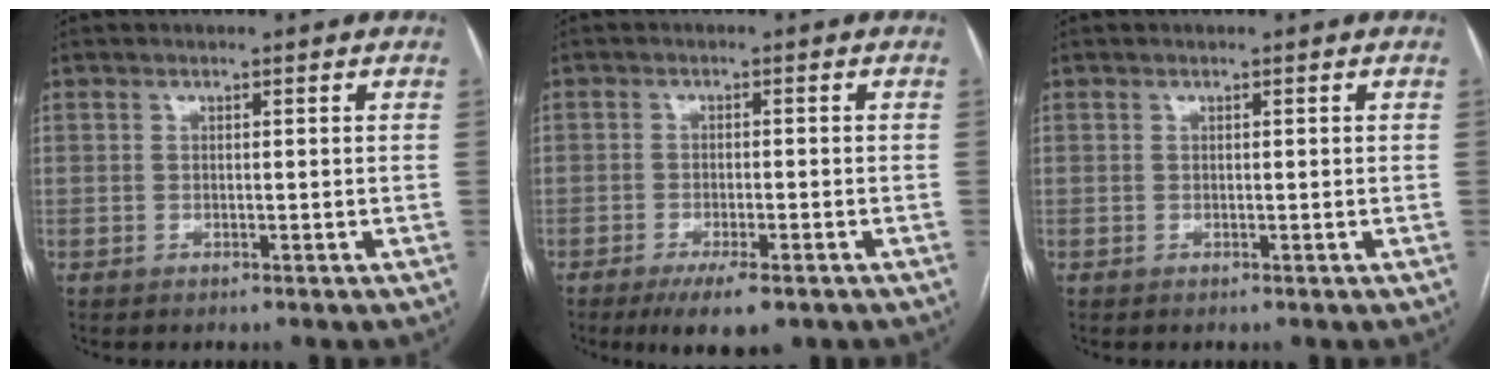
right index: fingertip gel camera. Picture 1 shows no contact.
{"total": 6.0, "force": [-3.9, 1.5, 4.3], "torque": [-0.068, -0.011, -0.057]}
{"total": 0.0}